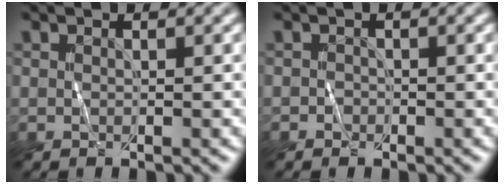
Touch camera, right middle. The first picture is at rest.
{"total": 0.6, "force": [-0.4, 0.4, -0.1], "torque": [0.006, -0.001, -0.008]}